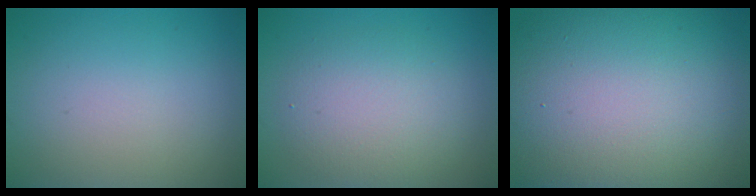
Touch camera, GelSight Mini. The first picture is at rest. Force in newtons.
{"total": 4.7, "press": 4.7, "slide": 0.2}
{"total": 20.2, "press": 20.2, "slide": 1.0}